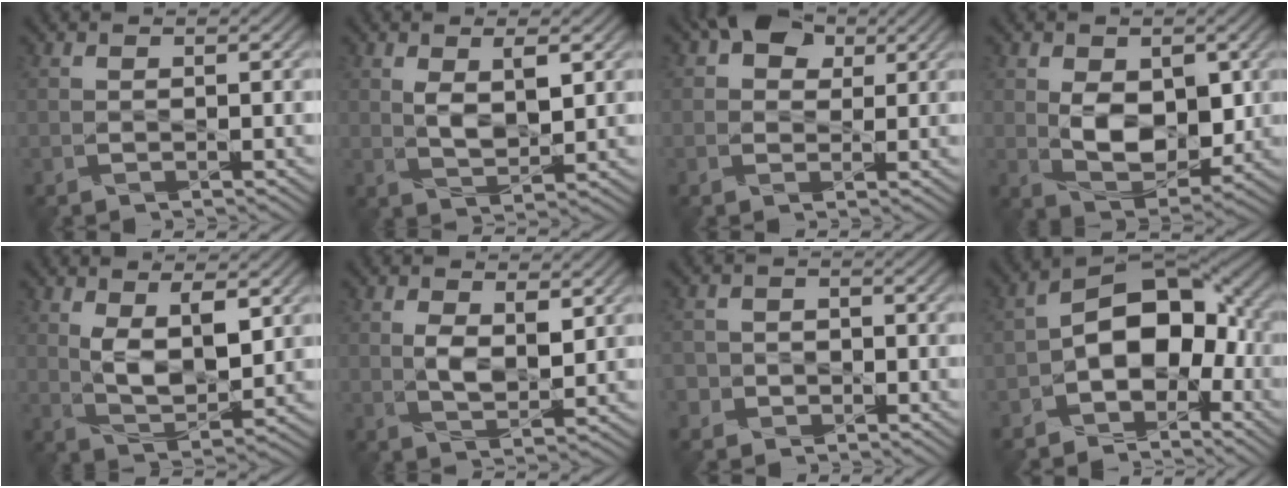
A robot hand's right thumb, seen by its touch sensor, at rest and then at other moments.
{"total": 4.4, "force": [1.4, 2.1, 3.6], "torque": [-0.078, -0.006, 0.030]}
{"total": 5.6, "force": [2.5, 4.1, 2.9], "torque": [-0.057, 0.012, 0.023]}
{"total": 8.0, "force": [0.5, 5.0, 6.1], "torque": [-0.114, -0.013, 0.012]}
{"total": 6.7, "force": [2.0, 3.2, 5.5], "torque": [-0.110, -0.009, 0.043]}
{"total": 4.5, "force": [1.1, 2.3, 3.7], "torque": [-0.080, -0.008, 0.024]}
{"total": 3.6, "force": [-1.5, 3.2, 0.6], "torque": [-0.011, 0.004, -0.042]}
{"total": 10.9, "force": [-2.5, 7.1, 7.8], "torque": [-0.115, 0.006, -0.063]}